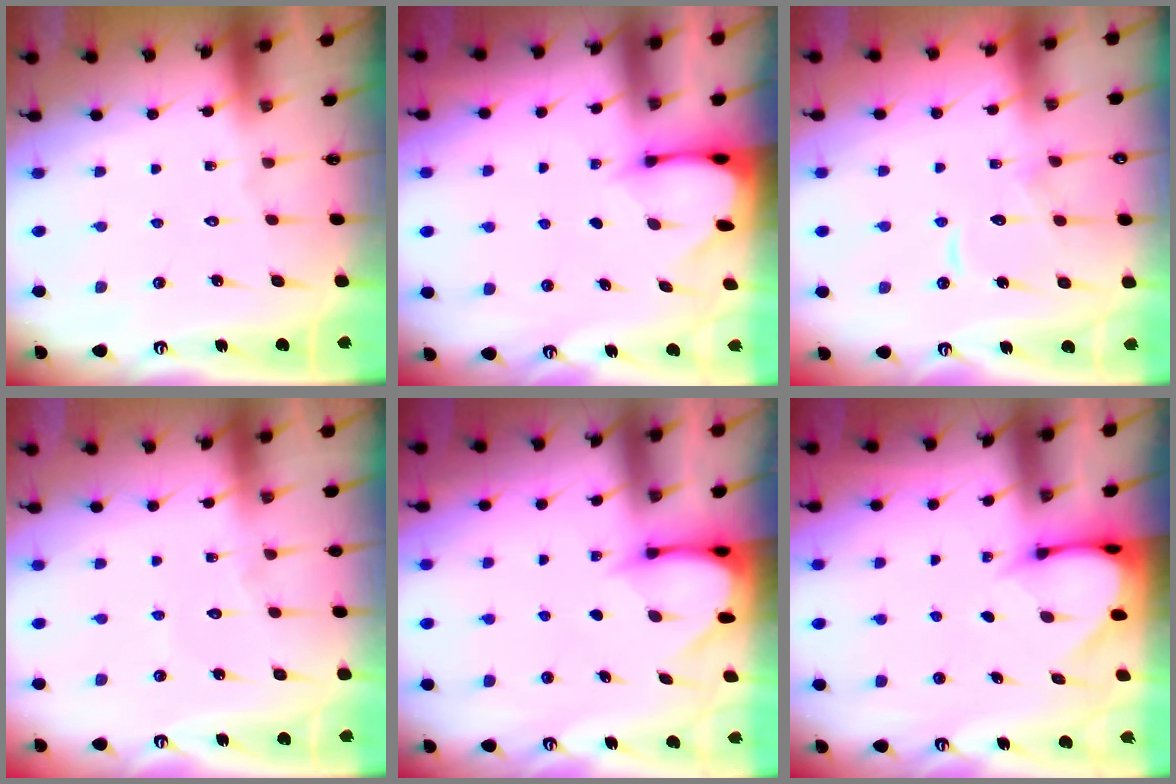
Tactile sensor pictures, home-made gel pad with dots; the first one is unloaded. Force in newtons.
{"total": 2.4, "press": 2.3, "slide": 0.3}
{"total": 9.4, "press": 9.4, "slide": 1.0}
{"total": 2.7, "press": 2.7, "slide": 0.2}
{"total": 3.3, "press": 3.3, "slide": 0.3}
{"total": 3.4, "press": 3.4, "slide": 0.3}